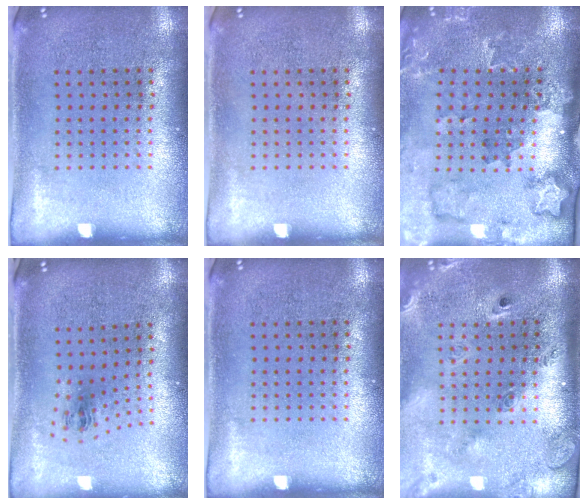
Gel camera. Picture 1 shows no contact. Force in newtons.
{"total": 0.0}
{"total": 2.0, "press": 1.9, "slide": 0.4}
{"total": 1.0, "press": 0.4, "slide": 0.9}
{"total": 0.0}
{"total": 2.7, "press": 2.0, "slide": 1.8}